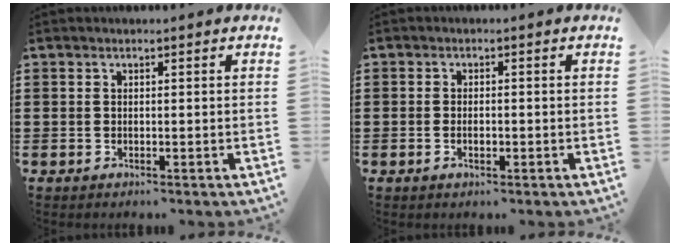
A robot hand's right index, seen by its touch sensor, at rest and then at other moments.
{"total": 1.6, "force": [-0.5, 0.7, 1.4], "torque": [-0.027, 0.000, -0.008]}